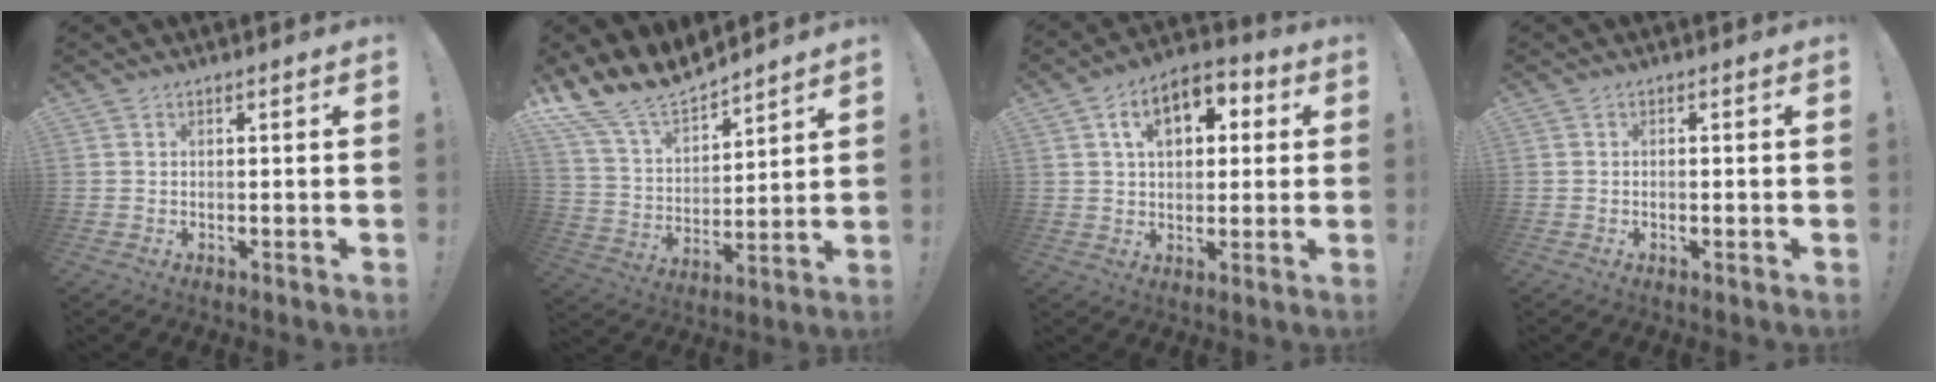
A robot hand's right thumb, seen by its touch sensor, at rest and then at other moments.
{"total": 15.5, "force": [13.8, 5.4, 4.5], "torque": [-0.115, -0.111, 0.258]}
{"total": 11.9, "force": [4.1, 7.8, 8.0], "torque": [-0.118, -0.001, 0.072]}
{"total": 0.7, "force": [-0.5, 0.2, 0.5], "torque": [-0.016, 0.003, -0.007]}